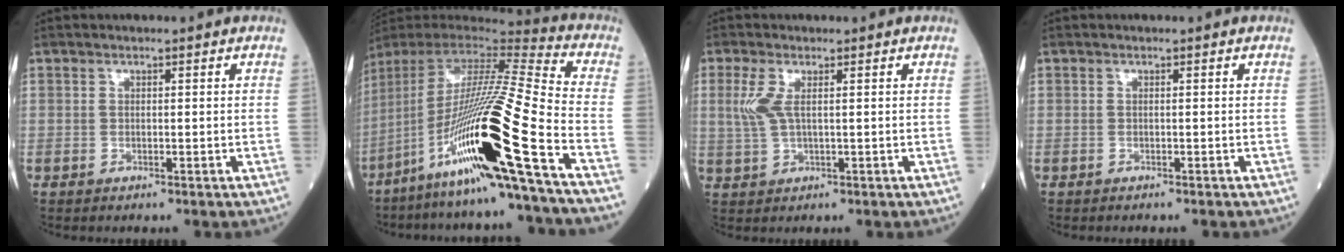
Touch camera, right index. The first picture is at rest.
{"total": 25.1, "force": [-11.1, -0.7, 22.5], "torque": [-0.419, -0.044, -0.208]}
{"total": 3.7, "force": [0.9, 1.1, 3.4], "torque": [-0.094, 0.003, 0.022]}
{"total": 0.0}